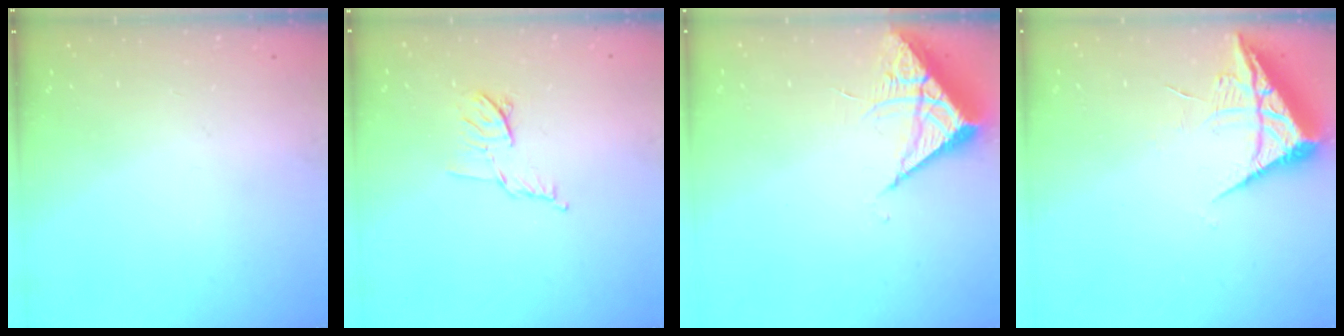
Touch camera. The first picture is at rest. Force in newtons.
{"total": 7.4, "press": 7.3, "slide": 1.2}
{"total": 6.2, "press": 6.2, "slide": 0.4}
{"total": 7.6, "press": 7.6, "slide": 0.5}